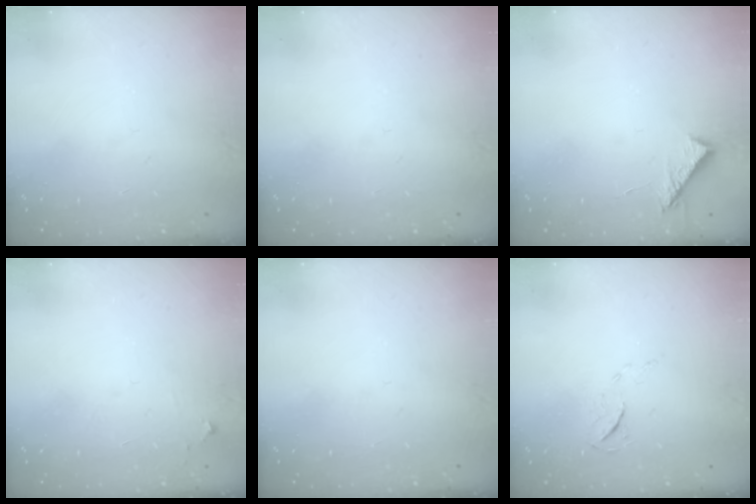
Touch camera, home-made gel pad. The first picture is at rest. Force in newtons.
{"total": 0.0}
{"total": 6.0, "press": 6.0, "slide": 0.5}
{"total": 4.9, "press": 4.9, "slide": 0.7}
{"total": 0.0}
{"total": 4.9, "press": 4.9, "slide": 0.5}